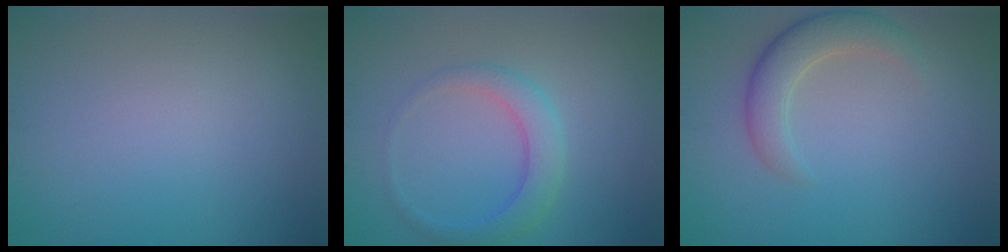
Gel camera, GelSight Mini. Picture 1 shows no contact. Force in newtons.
{"total": 3.0, "press": 3.0, "slide": 0.1}
{"total": 3.5, "press": 3.5, "slide": 0.3}